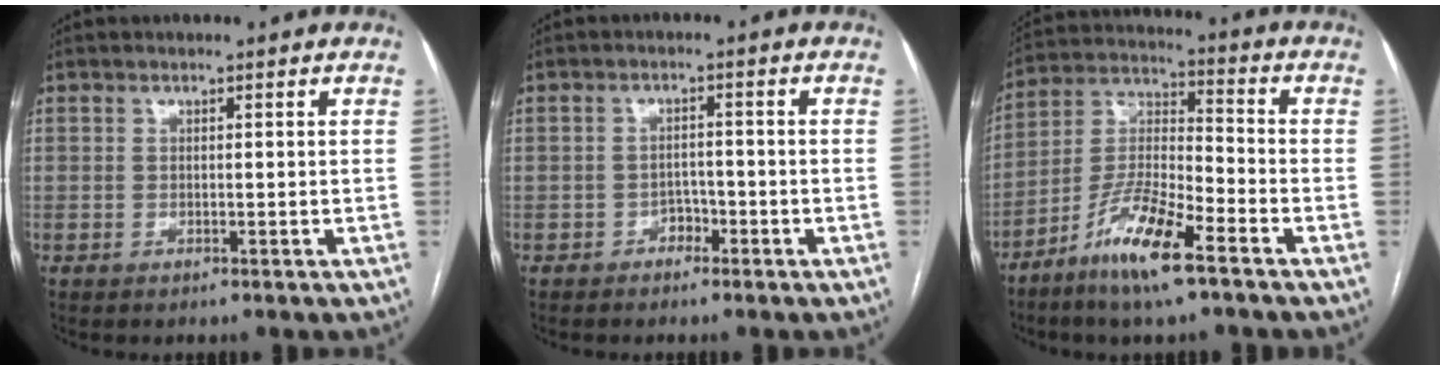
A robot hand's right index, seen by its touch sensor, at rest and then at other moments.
{"total": 2.1, "force": [-1.4, 1.3, 0.8], "torque": [-0.006, 0.008, -0.024]}
{"total": 12.2, "force": [-7.5, 1.6, 9.5], "torque": [-0.192, -0.017, -0.147]}